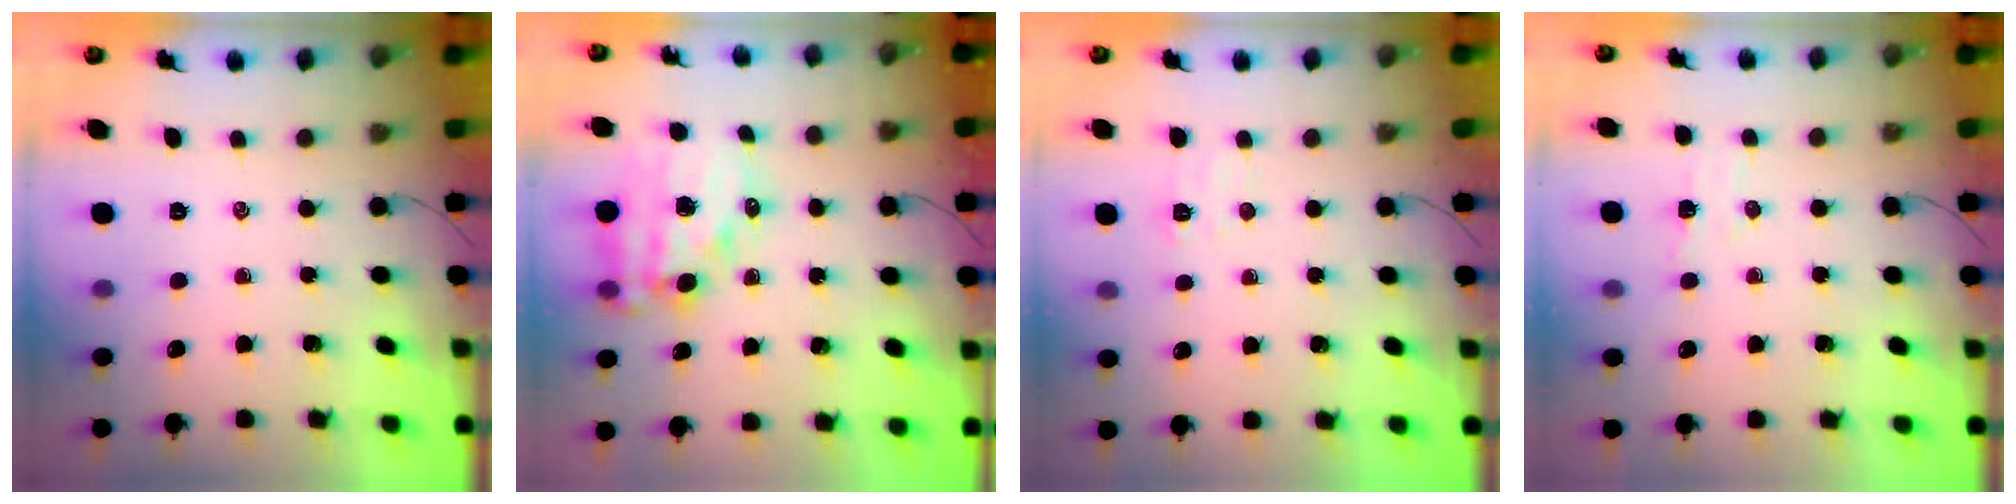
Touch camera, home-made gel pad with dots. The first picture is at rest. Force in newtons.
{"total": 15.2, "press": 14.8, "slide": 3.5}
{"total": 5.4, "press": 5.2, "slide": 1.4}
{"total": 5.1, "press": 4.9, "slide": 1.0}